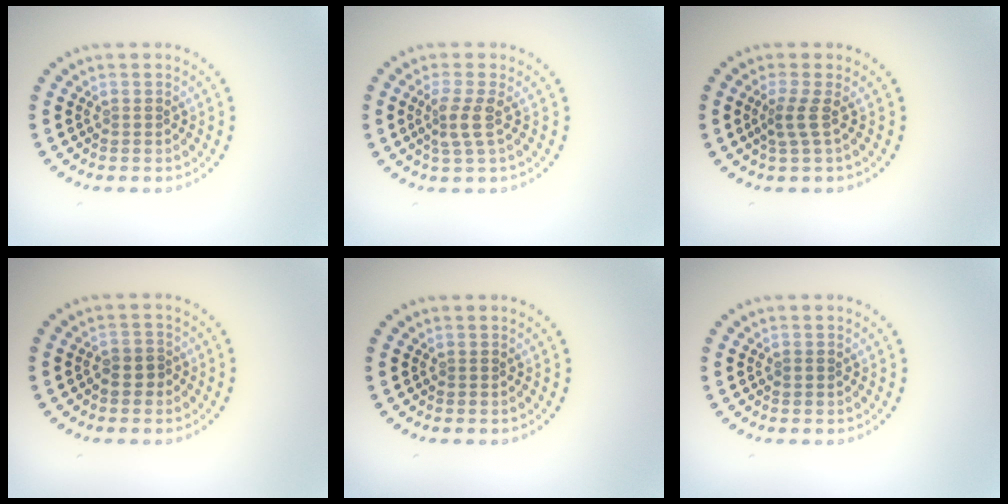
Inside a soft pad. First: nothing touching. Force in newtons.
{"total": 2.4, "press": 1.8, "slide": 1.6}
{"total": 1.9, "press": 1.2, "slide": 1.4}
{"total": 1.4, "press": 1.2, "slide": 0.6}
{"total": 0.0}
{"total": 0.6, "press": 0.6, "slide": 0.1}